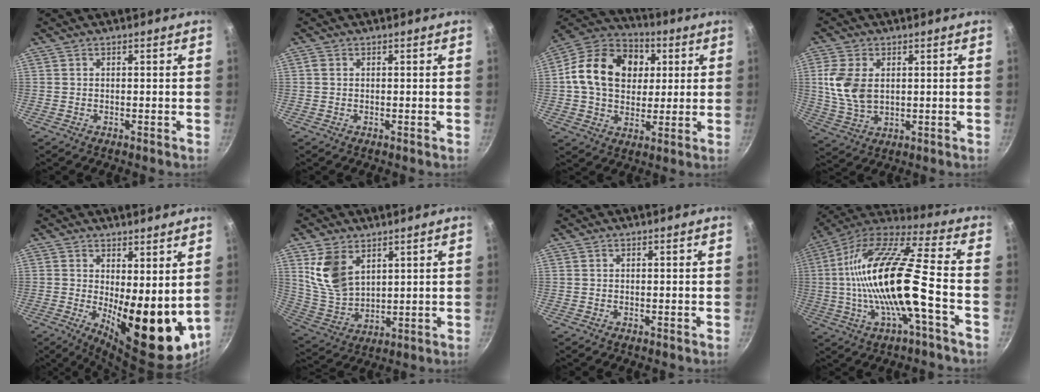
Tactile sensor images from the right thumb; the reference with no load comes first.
{"total": 0.9, "force": [0.2, 0.7, 0.5], "torque": [-0.009, 0.003, 0.001]}
{"total": 19.4, "force": [3.7, 14.8, 12.0], "torque": [-0.182, 0.017, 0.051]}
{"total": 9.5, "force": [1.6, 6.2, 7.0], "torque": [-0.140, -0.012, 0.035]}
{"total": 15.6, "force": [1.1, 6.3, 14.2], "torque": [-0.154, -0.035, 0.030]}
{"total": 11.0, "force": [4.9, 7.0, 6.9], "torque": [-0.117, -0.030, 0.111]}
{"total": 0.0}
{"total": 21.8, "force": [-3.4, 5.2, 20.9], "torque": [-0.383, 0.030, -0.072]}